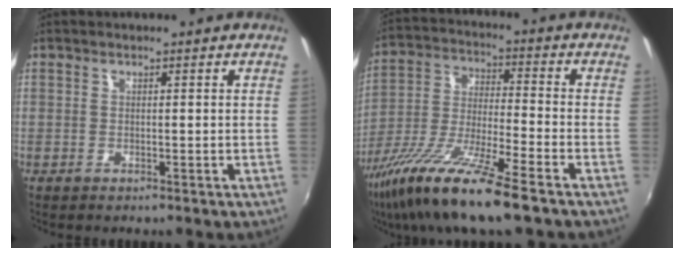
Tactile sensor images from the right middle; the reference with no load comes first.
{"total": 17.2, "force": [-12.1, 1.6, 12.2], "torque": [-0.250, -0.036, -0.222]}